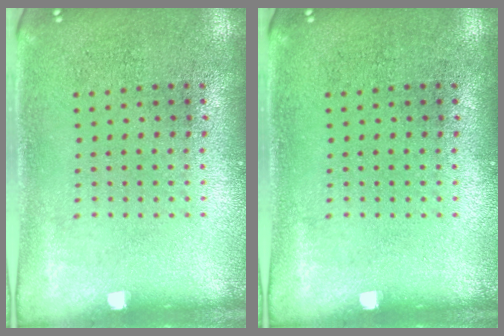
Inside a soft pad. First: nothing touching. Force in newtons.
{"total": 0.0}